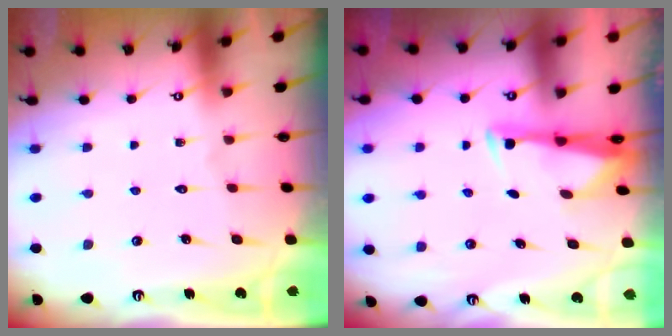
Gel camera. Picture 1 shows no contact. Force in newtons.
{"total": 2.9, "press": 2.8, "slide": 0.8}